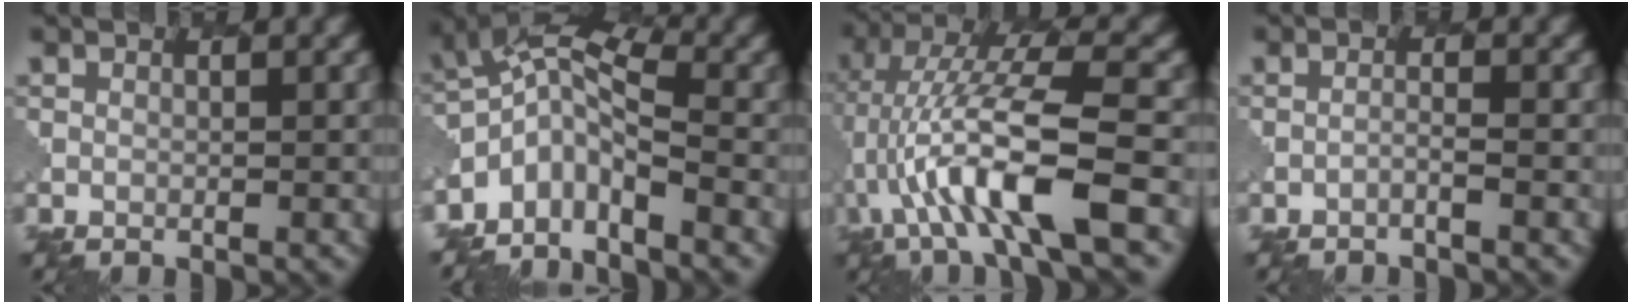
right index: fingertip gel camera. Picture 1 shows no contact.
{"total": 5.2, "force": [-3.1, 2.4, 3.4], "torque": [-0.066, 0.004, -0.075]}
{"total": 10.2, "force": [-2.2, 2.4, 9.7], "torque": [-0.183, 0.021, -0.039]}
{"total": 0.6, "force": [-0.4, 0.0, 0.5], "torque": [-0.005, 0.002, -0.014]}